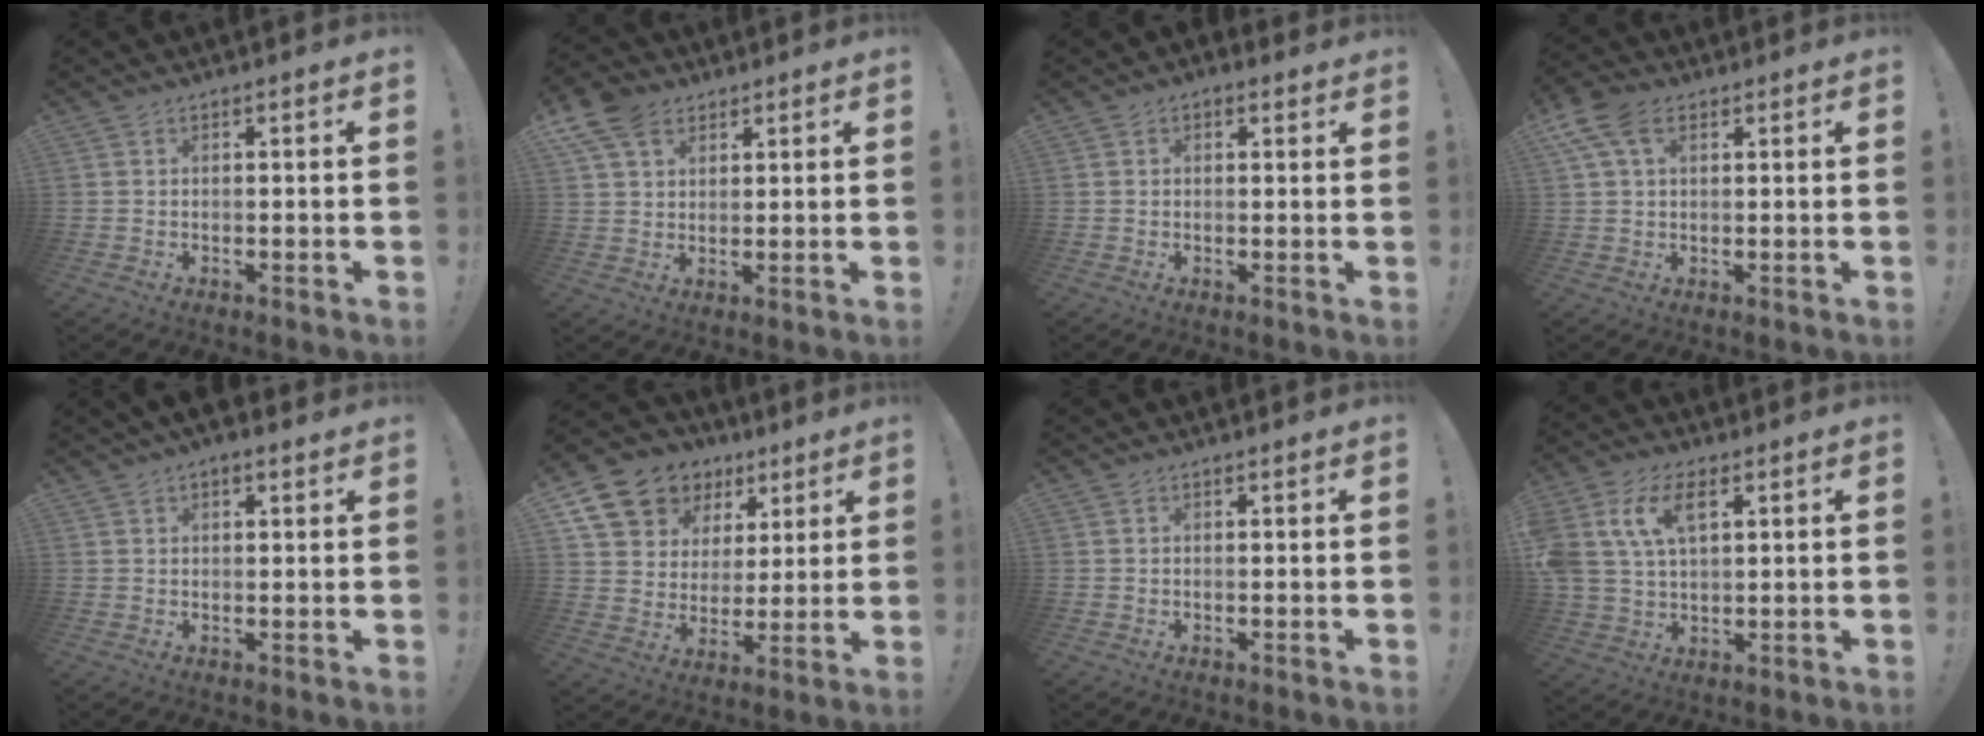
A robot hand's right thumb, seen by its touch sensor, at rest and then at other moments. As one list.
[{"total": 9.4, "force": [5.4, 6.1, 4.7], "torque": [-0.083, -0.017, 0.108]}, {"total": 1.7, "force": [0.4, 1.5, 0.6], "torque": [0.006, 0.000, 0.003]}, {"total": 9.0, "force": [4.0, 5.3, 6.1], "torque": [-0.112, 0.000, 0.078]}, {"total": 3.8, "force": [2.8, 1.9, 1.7], "torque": [-0.021, -0.008, 0.050]}, {"total": 14.0, "force": [8.3, 10.2, 4.6], "torque": [-0.081, -0.050, 0.170]}, {"total": 0.7, "force": [0.6, 0.2, -0.2], "torque": [0.019, -0.005, 0.009]}, {"total": 12.5, "force": [4.9, 7.9, 8.3], "torque": [-0.183, -0.003, 0.090]}]